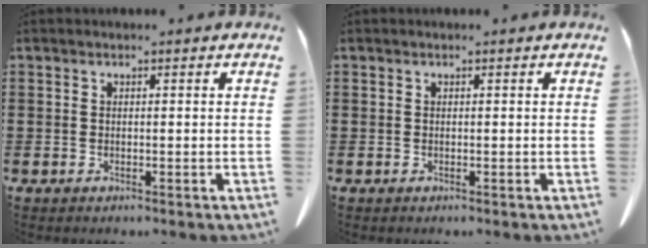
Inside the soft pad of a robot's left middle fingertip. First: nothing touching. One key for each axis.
{"total": 0.0}